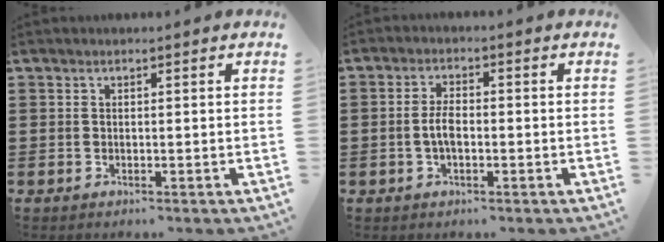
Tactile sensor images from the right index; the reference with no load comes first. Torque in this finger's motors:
{"motor_torque": [1.06, 1.08, 0.11, 0.04]}